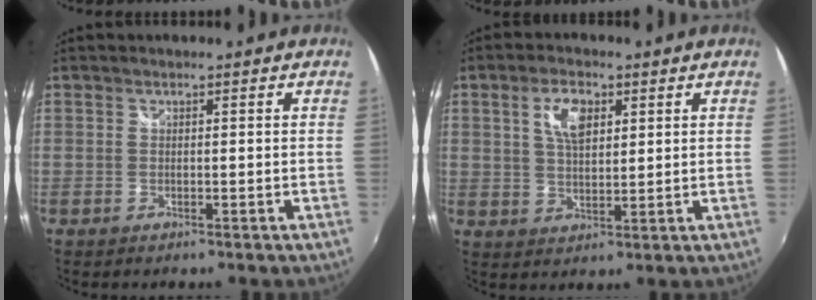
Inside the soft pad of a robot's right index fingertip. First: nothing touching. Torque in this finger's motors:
{"motor_torque": [0.15, 0.01, 0.25, 0.09]}